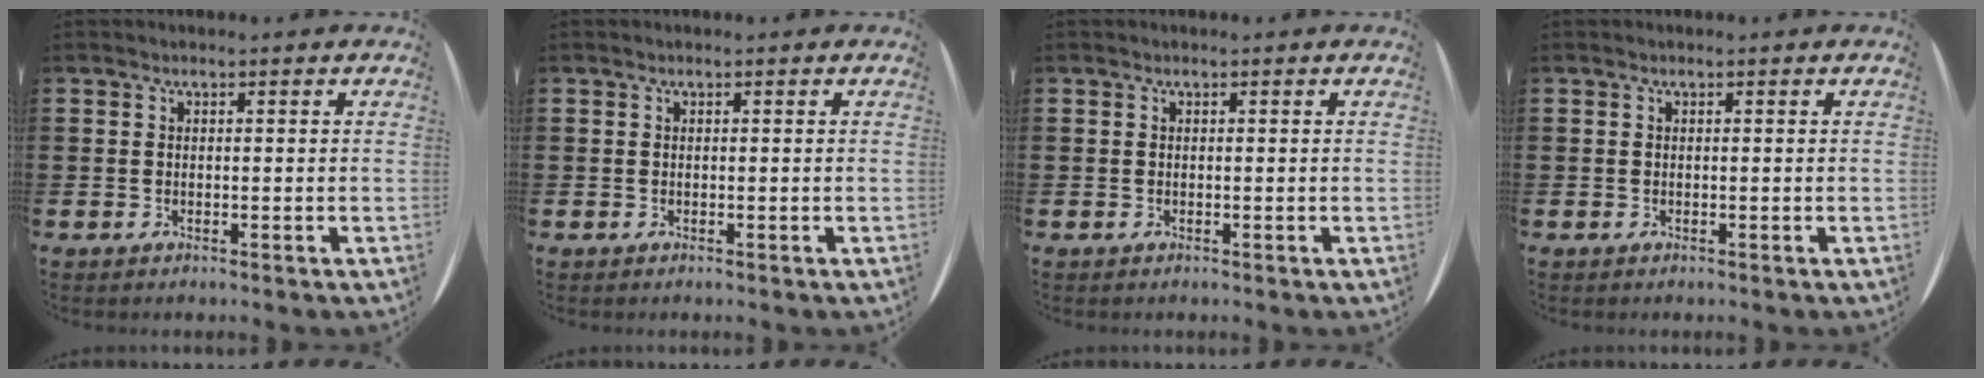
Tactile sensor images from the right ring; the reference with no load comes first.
{"total": 0.0}
{"total": 0.0}
{"total": 0.0}